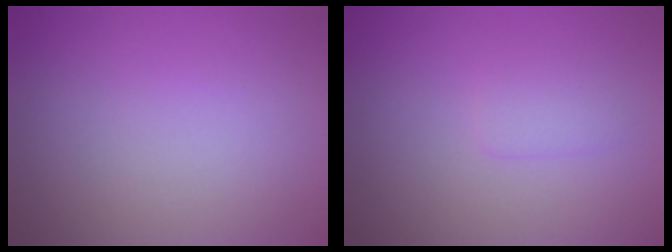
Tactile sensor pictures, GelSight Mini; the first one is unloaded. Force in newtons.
{"total": 1.2, "press": 1.2, "slide": 0.1}